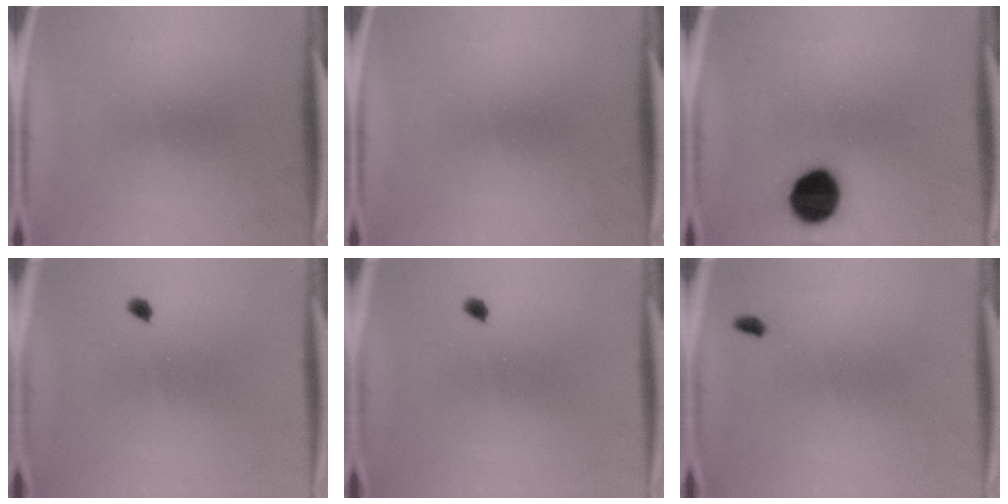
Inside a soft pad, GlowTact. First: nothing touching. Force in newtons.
{"total": 0.0}
{"total": 11.5}
{"total": 1.1}
{"total": 1.1}
{"total": 1.1}